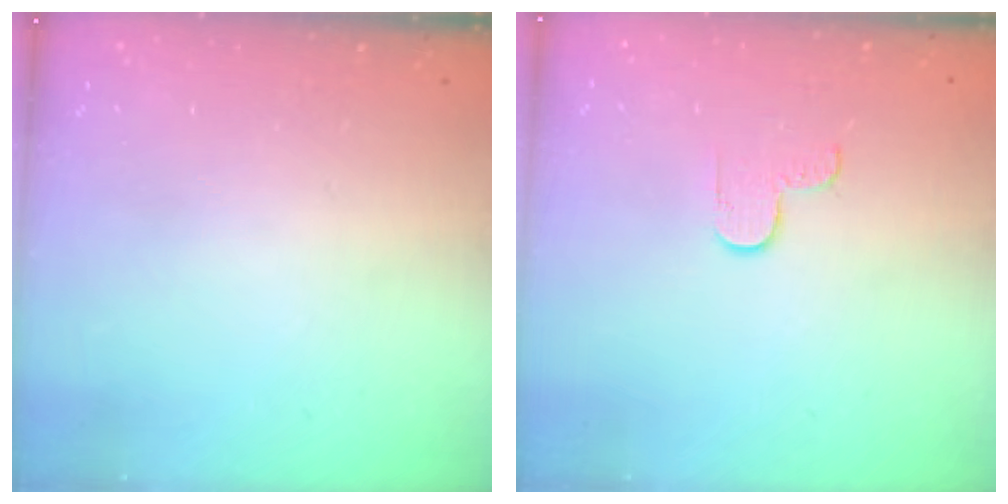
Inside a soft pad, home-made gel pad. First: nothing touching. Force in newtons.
{"total": 2.7, "press": 2.6, "slide": 0.4}